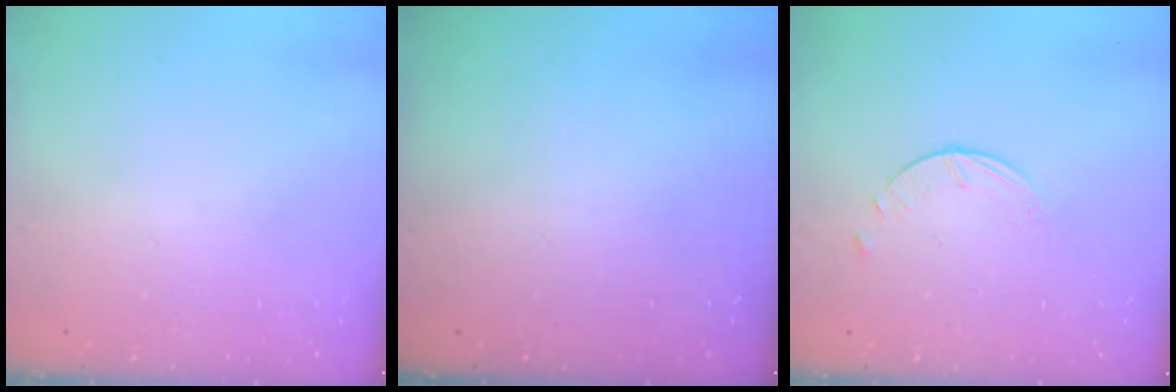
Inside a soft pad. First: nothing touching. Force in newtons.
{"total": 0.0}
{"total": 0.9, "press": 0.9, "slide": 0.1}